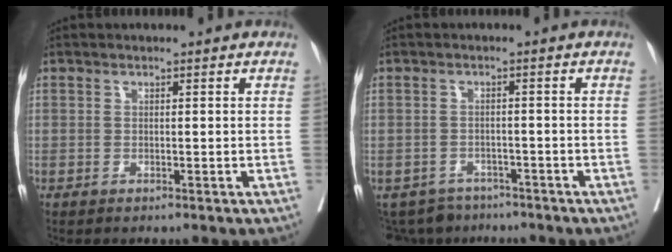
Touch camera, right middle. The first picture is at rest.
{"total": 6.3, "force": [-5.4, 3.2, 0.0], "torque": [0.001, 0.002, -0.078]}